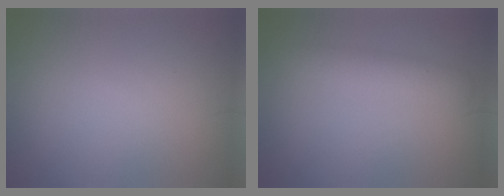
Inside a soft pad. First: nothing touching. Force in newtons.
{"total": 2.5, "press": 2.5, "slide": 0.0}